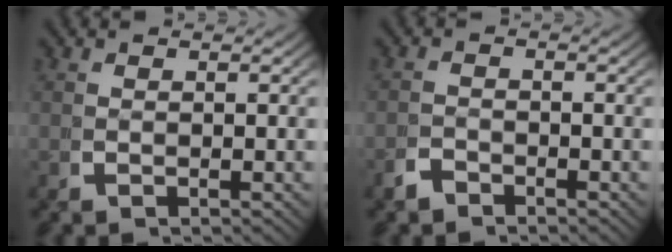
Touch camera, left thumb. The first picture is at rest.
{"total": 1.7, "force": [-1.7, 0.4, 0.1], "torque": [0.002, -0.008, -0.032]}